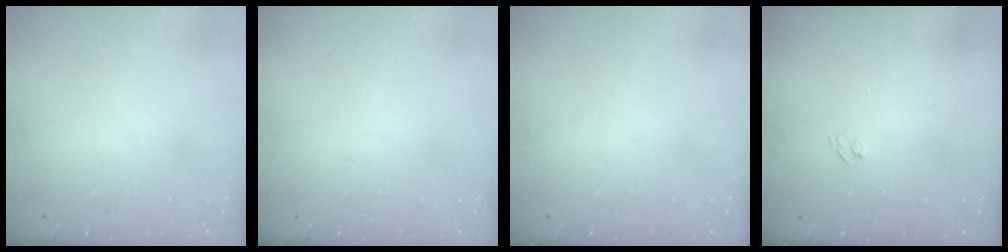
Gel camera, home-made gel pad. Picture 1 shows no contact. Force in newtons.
{"total": 0.0}
{"total": 0.0}
{"total": 2.7, "press": 2.5, "slide": 0.9}